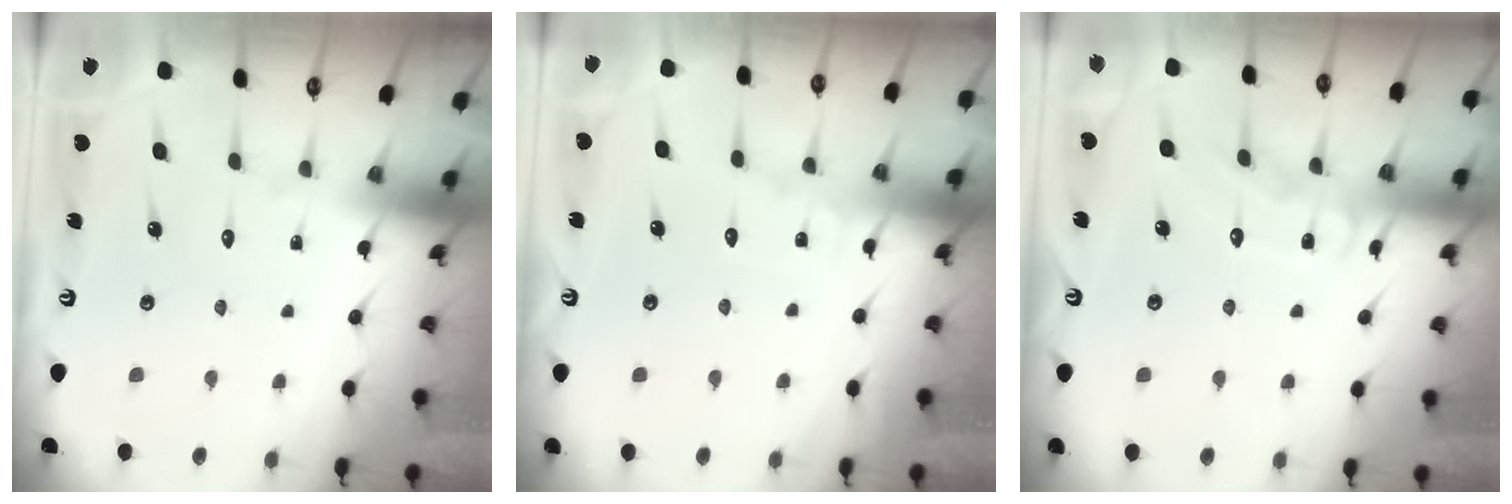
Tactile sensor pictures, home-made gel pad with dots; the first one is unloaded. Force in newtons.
{"total": 3.5, "press": 3.5, "slide": 0.4}
{"total": 8.4, "press": 8.4, "slide": 0.7}